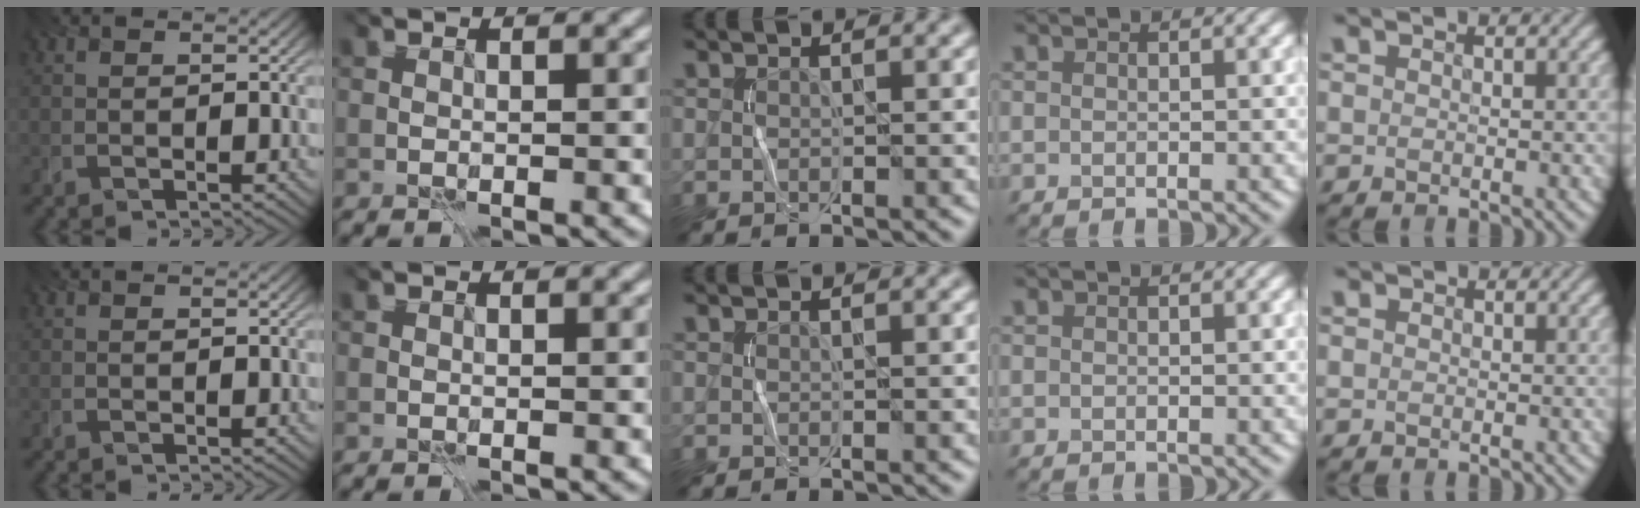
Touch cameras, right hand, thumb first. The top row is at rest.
{"little": {"total": 0.6, "force": [-0.3, -0.2, -0.4], "torque": [0.004, -0.003, 0.000]}}